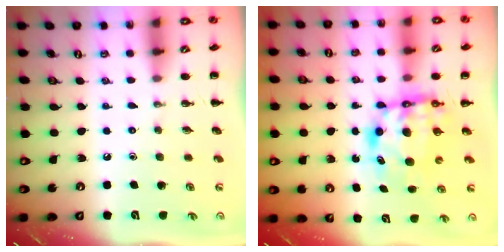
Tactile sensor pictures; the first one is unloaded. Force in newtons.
{"total": 6.9, "press": 6.7, "slide": 1.6}